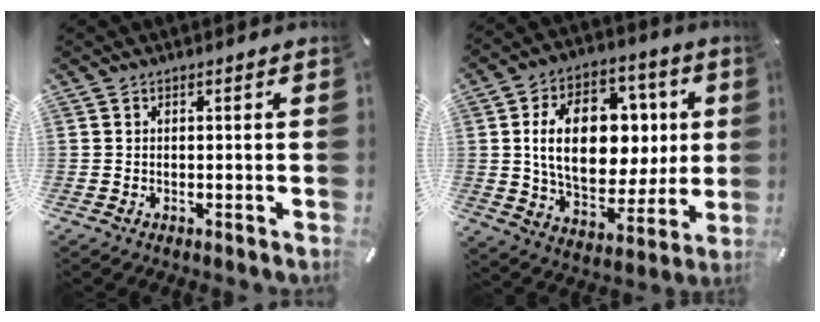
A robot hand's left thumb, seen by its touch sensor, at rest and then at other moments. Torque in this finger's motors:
{"motor_torque": [2.55, 2.46, 1.63, -1.13, 0.75]}